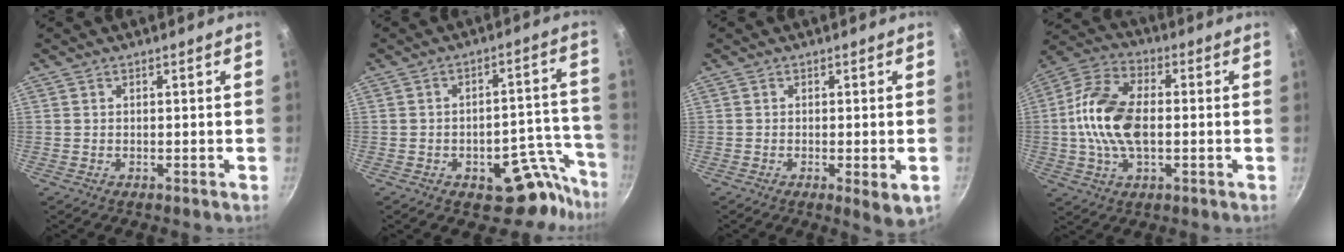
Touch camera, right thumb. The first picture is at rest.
{"total": 13.7, "force": [-8.2, 7.6, 8.0], "torque": [-0.001, 0.070, -0.104]}
{"total": 4.3, "force": [-1.0, 1.1, 4.0], "torque": [-0.061, -0.011, -0.013]}
{"total": 14.7, "force": [-0.6, 8.5, 12.0], "torque": [-0.223, 0.030, -0.027]}